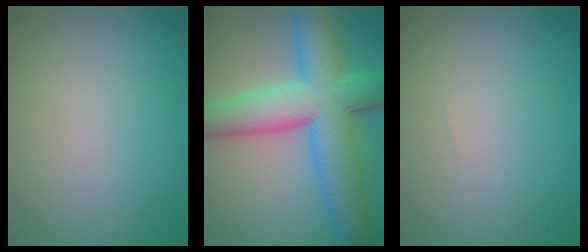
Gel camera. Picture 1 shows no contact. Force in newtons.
{"total": 10.7, "press": 10.7, "slide": 0.3}
{"total": 0.0}